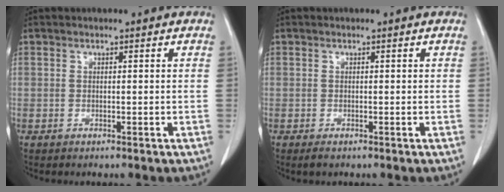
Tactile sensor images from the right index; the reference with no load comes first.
{"total": 1.1, "force": [-0.6, 0.5, 0.7], "torque": [-0.009, -0.001, -0.006]}